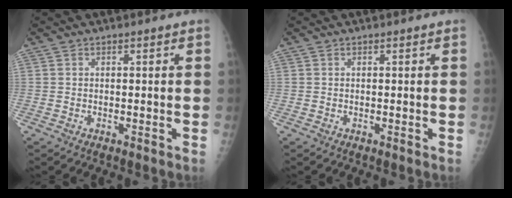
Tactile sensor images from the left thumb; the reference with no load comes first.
{"total": 0.0}